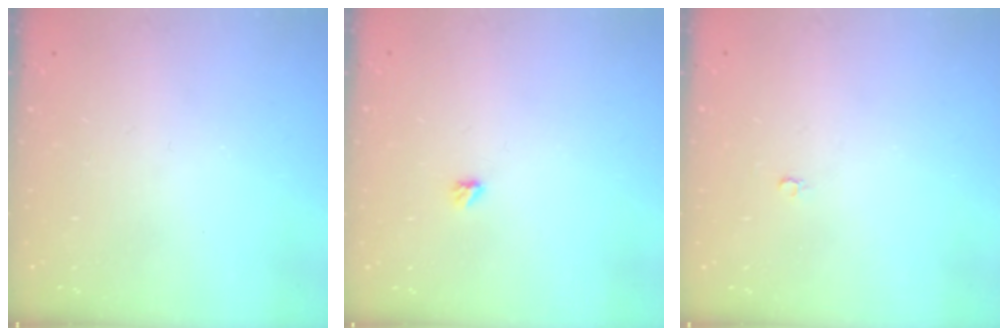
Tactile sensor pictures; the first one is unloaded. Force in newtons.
{"total": 2.9, "press": 2.9, "slide": 0.5}
{"total": 2.0, "press": 2.0, "slide": 0.4}